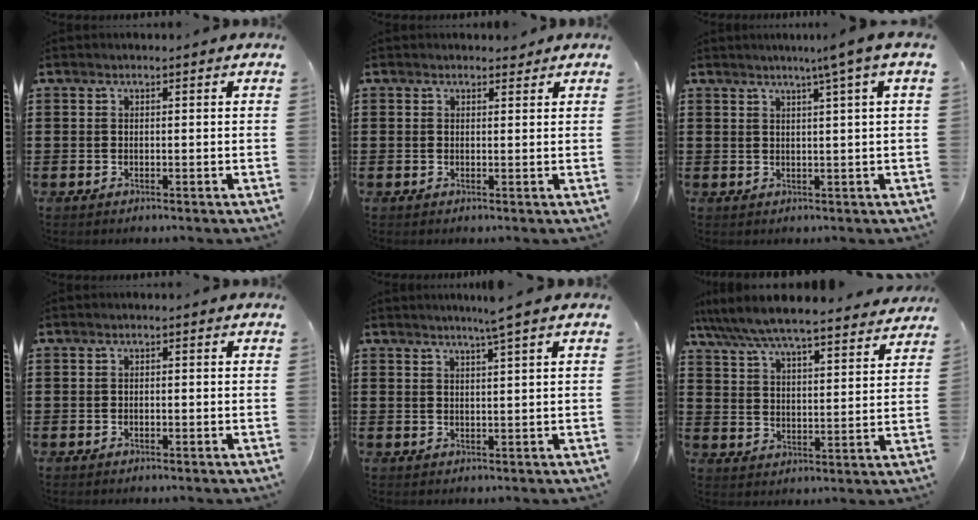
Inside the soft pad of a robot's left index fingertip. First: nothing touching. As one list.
[{"total": 1.1, "force": [1.0, 0.6, 0.2], "torque": [0.001, 0.002, 0.017]}, {"total": 3.3, "force": [1.7, -1.1, 2.6], "torque": [-0.049, -0.007, 0.027]}, {"total": 0.6, "force": [-0.5, 0.2, 0.4], "torque": [-0.010, -0.004, -0.008]}, {"total": 3.0, "force": [2.2, -0.8, 2.0], "torque": [-0.040, -0.004, 0.037]}, {"total": 7.1, "force": [6.8, 0.5, 2.1], "torque": [-0.071, -0.041, 0.118]}]